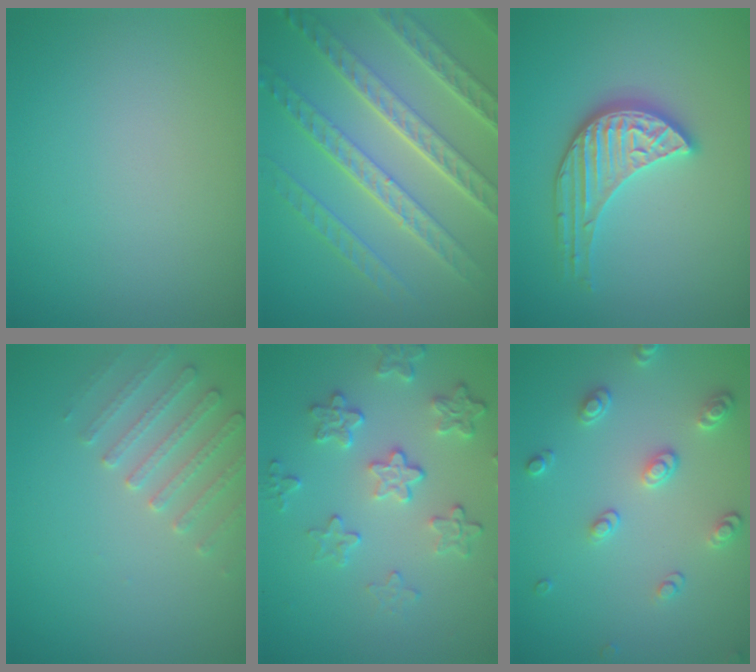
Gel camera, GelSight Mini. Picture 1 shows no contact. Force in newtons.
{"total": 8.0, "press": 5.7, "slide": 5.6}
{"total": 3.9, "press": 3.5, "slide": 1.6}
{"total": 2.6, "press": 2.6, "slide": 0.6}
{"total": 4.4, "press": 3.3, "slide": 3.0}
{"total": 2.6, "press": 2.5, "slide": 0.8}